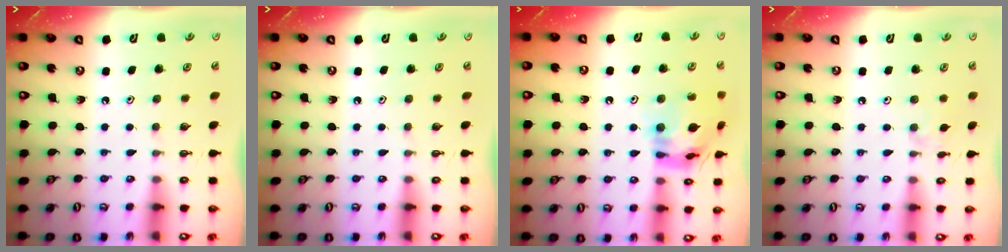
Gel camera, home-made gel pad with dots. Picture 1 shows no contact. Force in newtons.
{"total": 0.0}
{"total": 15.1, "press": 15.0, "slide": 1.5}
{"total": 2.8, "press": 2.7, "slide": 0.5}